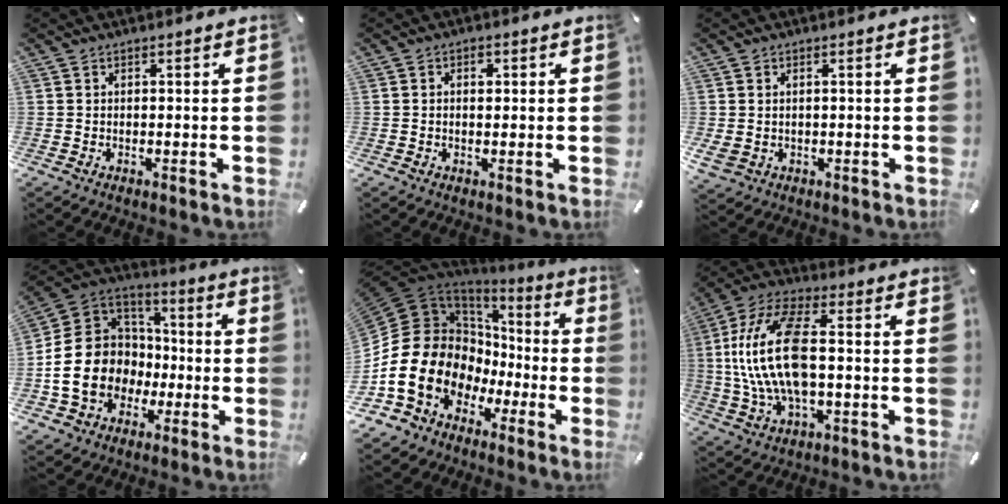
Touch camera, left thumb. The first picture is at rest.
{"total": 1.7, "force": [0.3, 1.1, 1.3], "torque": [-0.012, -0.002, 0.000]}
{"total": 2.1, "force": [0.4, 1.5, 1.4], "torque": [-0.036, 0.000, 0.004]}
{"total": 17.5, "force": [-4.9, 15.1, 7.5], "torque": [-0.165, 0.025, -0.083]}
{"total": 19.7, "force": [-3.5, 16.2, 10.6], "torque": [-0.242, -0.017, -0.042]}
{"total": 18.1, "force": [0.3, 8.7, 15.9], "torque": [-0.336, -0.005, 0.005]}